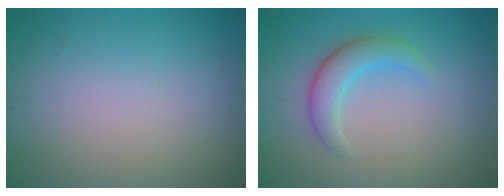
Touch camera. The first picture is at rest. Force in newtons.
{"total": 3.0, "press": 3.0, "slide": 0.1}